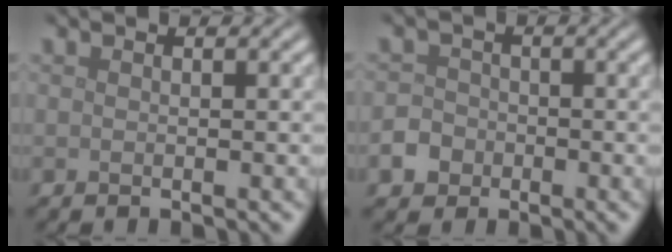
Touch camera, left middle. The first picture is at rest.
{"total": 3.0, "force": [-1.4, 2.5, 0.8], "torque": [-0.002, -0.003, -0.030]}